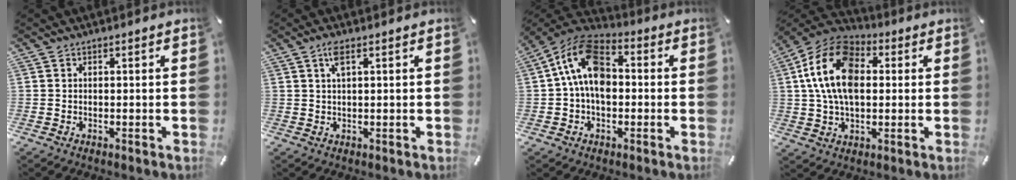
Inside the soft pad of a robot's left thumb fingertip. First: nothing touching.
{"total": 2.9, "force": [1.2, 0.7, 2.5], "torque": [-0.054, 0.005, 0.020]}
{"total": 13.4, "force": [1.0, 9.0, 9.8], "torque": [-0.202, 0.004, 0.018]}
{"total": 16.1, "force": [2.1, 11.2, 11.5], "torque": [-0.238, 0.012, 0.038]}